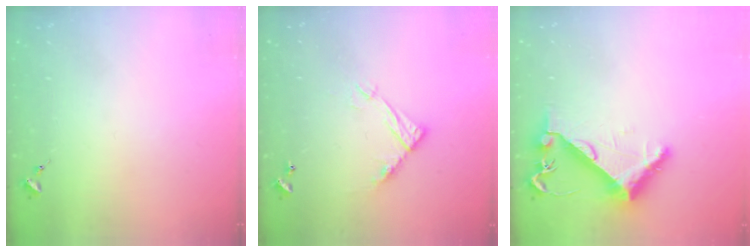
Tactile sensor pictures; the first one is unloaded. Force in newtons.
{"total": 11.1, "press": 11.0, "slide": 0.5}
{"total": 8.9, "press": 8.9, "slide": 0.3}